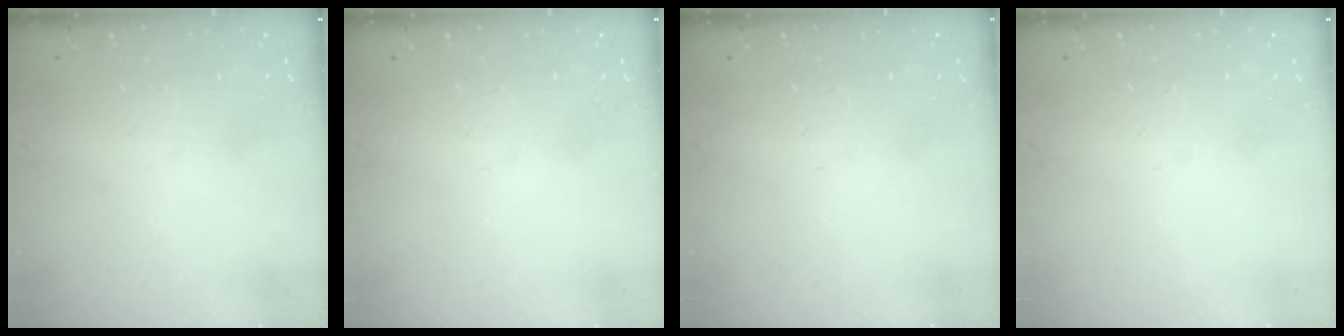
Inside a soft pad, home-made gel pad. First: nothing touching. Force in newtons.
{"total": 0.0}
{"total": 0.0}
{"total": 0.0}